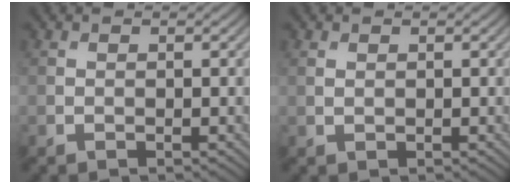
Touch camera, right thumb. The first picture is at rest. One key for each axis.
{"total": 0.7, "fx": 0.4, "fy": 0.4, "fz": 0.4, "tx": -0.013, "ty": -0.001, "tz": 0.009}